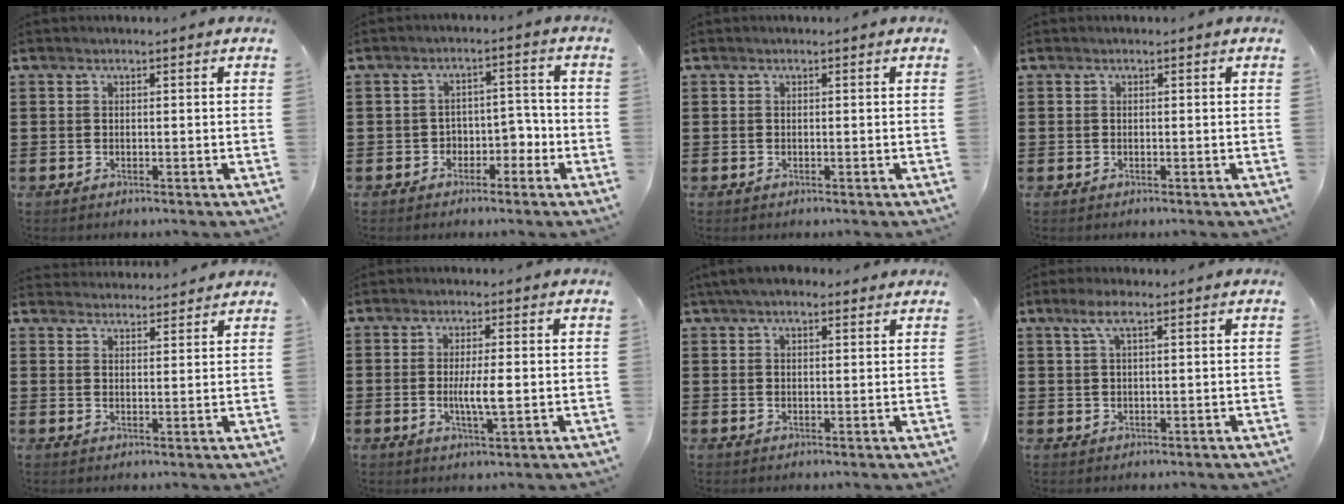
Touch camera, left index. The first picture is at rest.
{"total": 3.5, "force": [-2.1, 2.4, 1.5], "torque": [-0.034, 0.009, -0.047]}
{"total": 0.0}
{"total": 0.0}
{"total": 3.1, "force": [3.1, 0.1, -0.2], "torque": [-0.006, -0.013, 0.058]}
{"total": 4.5, "force": [-0.2, 0.6, 4.4], "torque": [-0.086, -0.005, -0.007]}
{"total": 3.8, "force": [3.0, 1.2, 2.0], "torque": [-0.046, 0.005, 0.055]}
{"total": 3.8, "force": [1.9, 0.9, 3.2], "torque": [-0.067, 0.005, 0.033]}